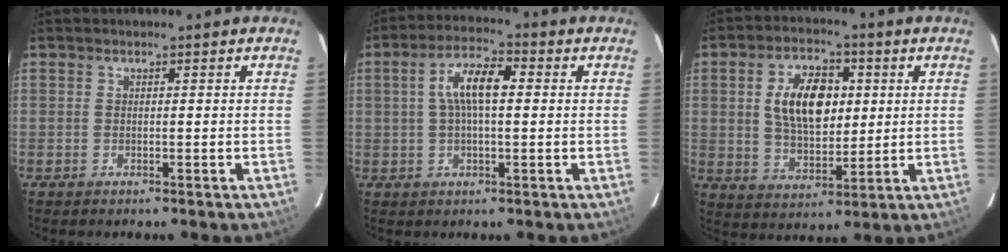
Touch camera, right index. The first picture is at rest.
{"total": 8.0, "force": [1.3, 2.8, 7.4], "torque": [-0.139, 0.018, 0.022]}
{"total": 12.4, "force": [2.5, 7.0, 9.9], "torque": [-0.173, 0.016, 0.051]}